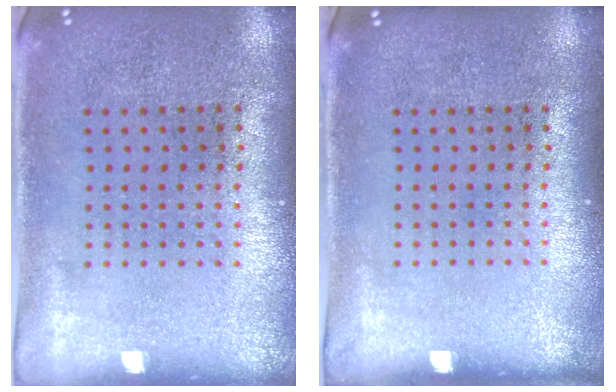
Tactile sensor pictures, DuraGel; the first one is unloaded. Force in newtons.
{"total": 0.0}